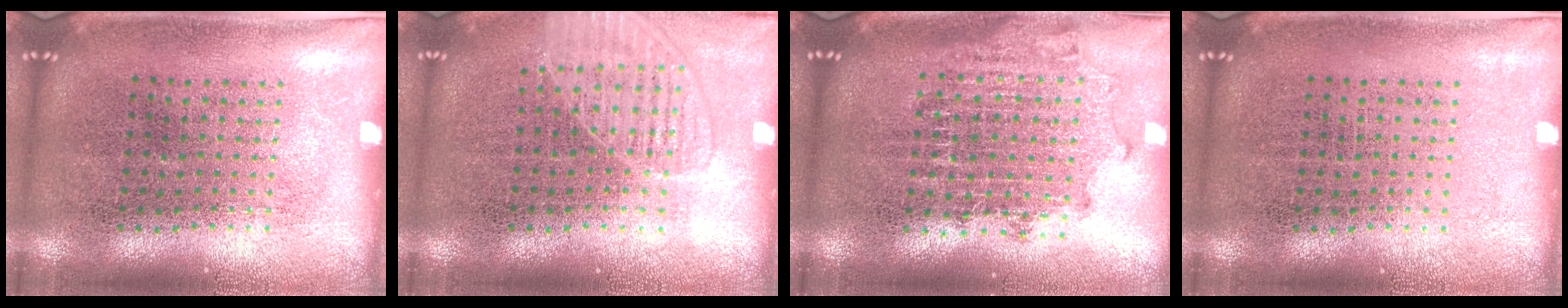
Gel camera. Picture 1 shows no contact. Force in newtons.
{"total": 1.4, "press": 1.4, "slide": 0.2}
{"total": 1.8, "press": 1.4, "slide": 1.0}
{"total": 0.0}